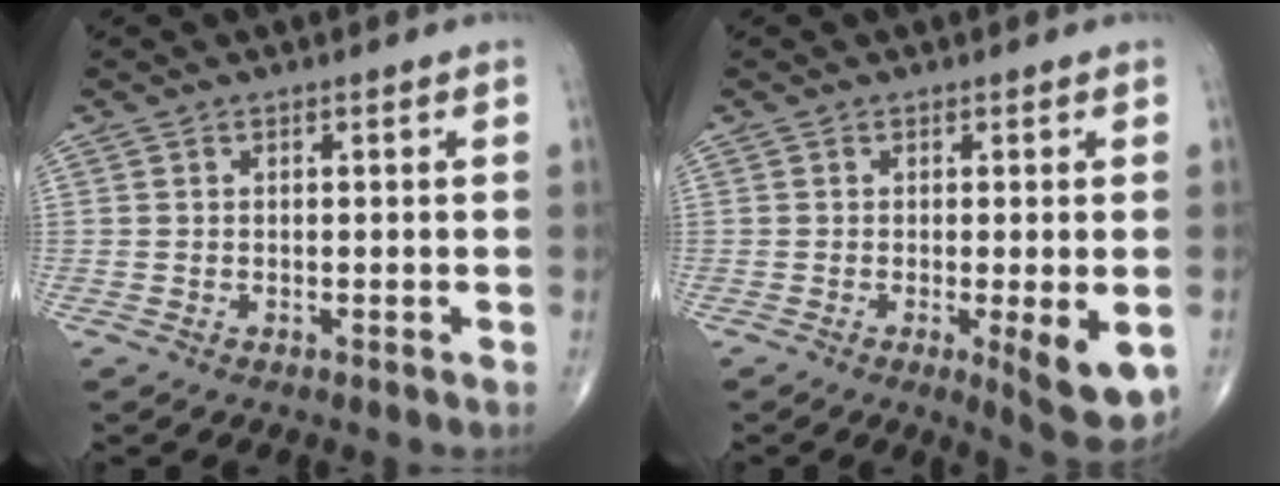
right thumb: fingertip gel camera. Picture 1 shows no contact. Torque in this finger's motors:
{"motor_torque": [0.84, 0.94, 0.67, -0.10, 0.17]}